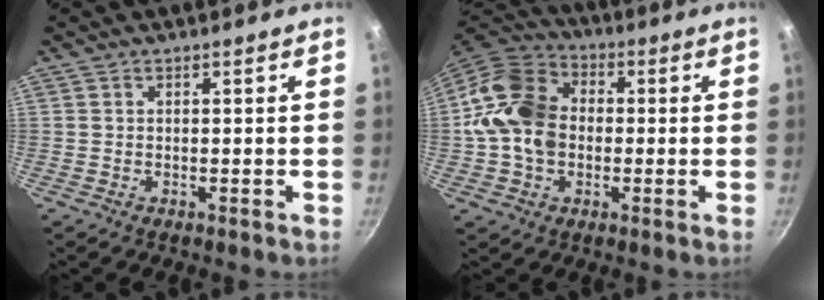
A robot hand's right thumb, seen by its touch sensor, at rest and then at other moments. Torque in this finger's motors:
{"motor_torque": [1.43, 3.19, 1.20, -0.42, 0.22]}